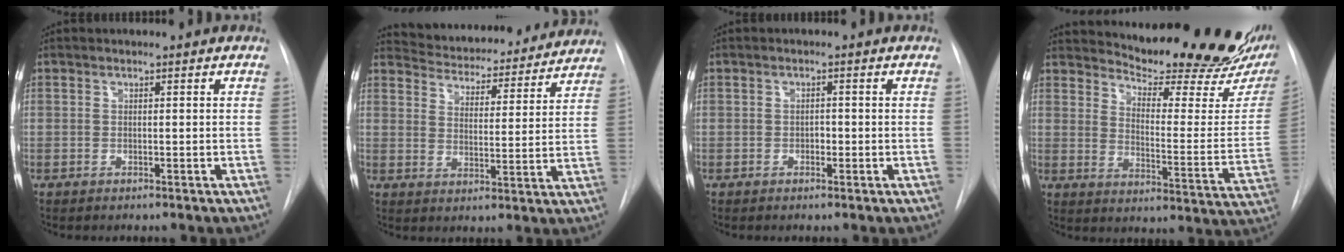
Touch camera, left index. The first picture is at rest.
{"total": 19.6, "force": [18.3, 4.8, 5.1], "torque": [-0.075, -0.014, 0.236]}
{"total": 1.7, "force": [-1.5, 0.5, 0.5], "torque": [-0.005, -0.002, -0.023]}
{"total": 22.5, "force": [19.4, 3.0, 11.0], "torque": [-0.159, -0.101, 0.241]}